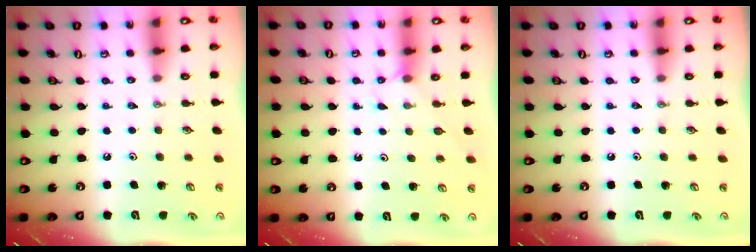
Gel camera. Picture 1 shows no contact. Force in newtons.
{"total": 3.0, "press": 2.9, "slide": 0.4}
{"total": 0.0}